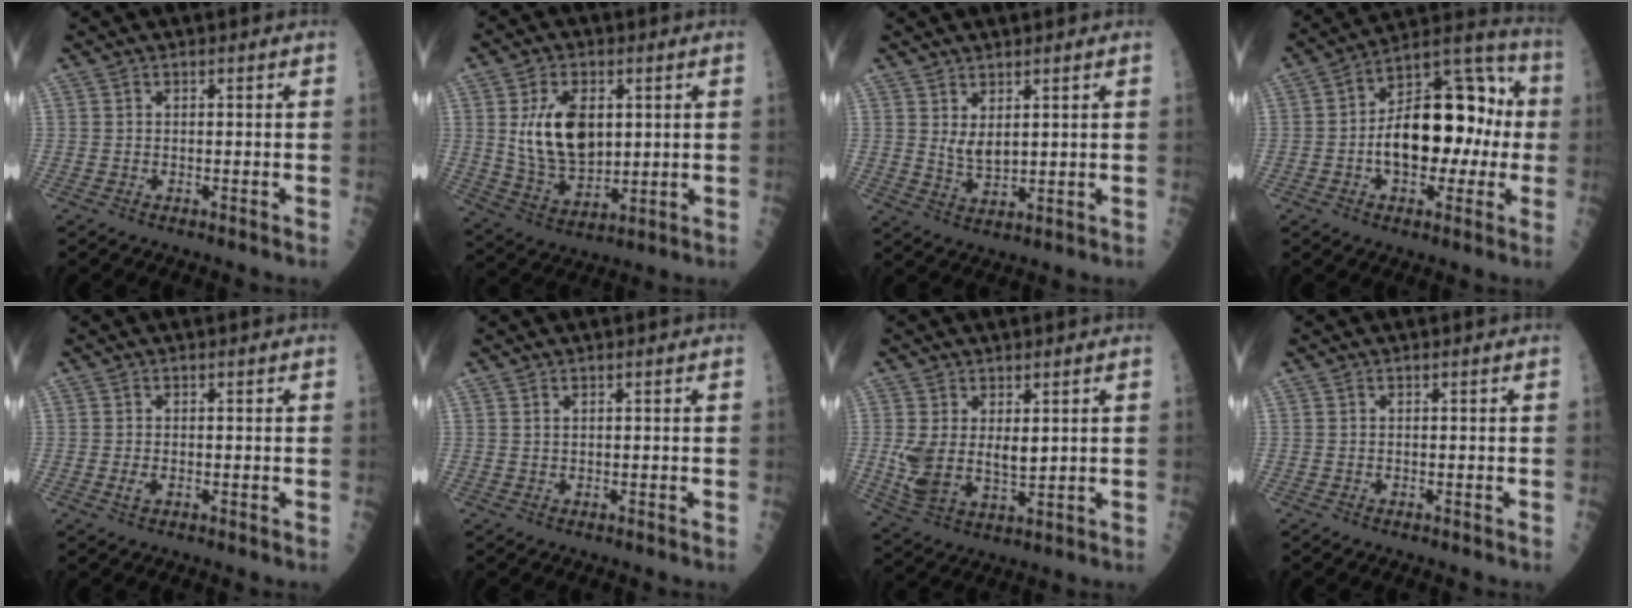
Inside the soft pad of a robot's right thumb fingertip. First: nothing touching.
{"total": 13.3, "force": [2.6, 7.8, 10.4], "torque": [-0.166, -0.016, 0.057]}
{"total": 4.0, "force": [1.7, 1.9, 3.1], "torque": [-0.050, -0.022, 0.039]}
{"total": 20.5, "force": [-0.9, 11.7, 16.7], "torque": [-0.221, 0.045, -0.014]}
{"total": 1.4, "force": [-0.2, 0.9, 1.1], "torque": [-0.016, 0.000, -0.005]}
{"total": 0.5, "force": [0.3, 0.2, 0.3], "torque": [-0.004, -0.002, 0.007]}
{"total": 8.9, "force": [1.4, 5.1, 7.2], "torque": [-0.137, -0.016, 0.043]}
{"total": 0.0}